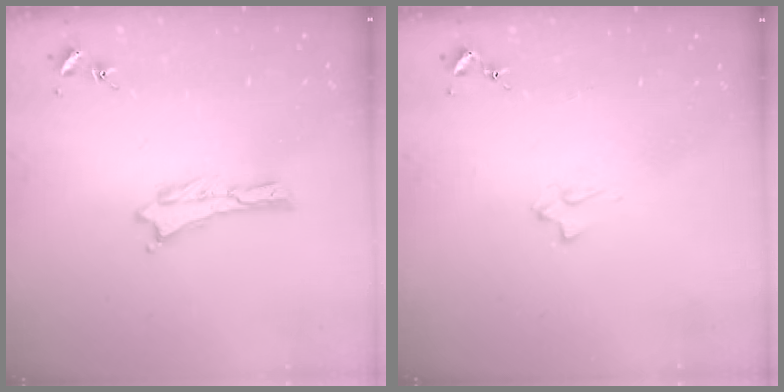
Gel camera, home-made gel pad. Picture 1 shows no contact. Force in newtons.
{"total": 2.1, "press": 2.1, "slide": 0.3}